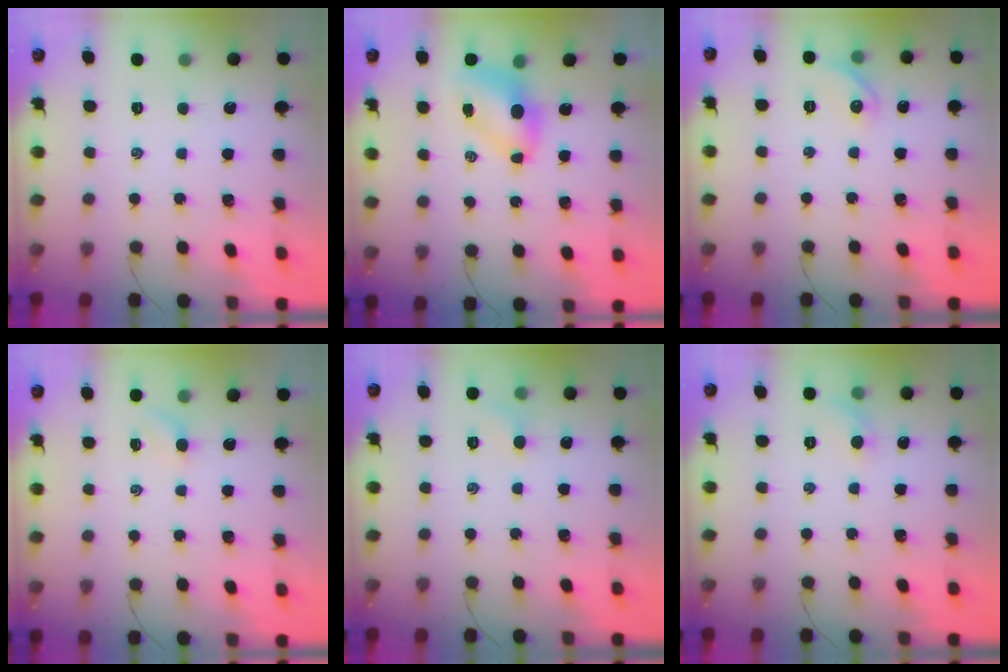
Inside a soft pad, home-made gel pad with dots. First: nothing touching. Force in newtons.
{"total": 6.9, "press": 6.8, "slide": 0.9}
{"total": 6.1, "press": 6.0, "slide": 1.0}
{"total": 2.5, "press": 2.4, "slide": 0.8}
{"total": 4.2, "press": 4.0, "slide": 1.2}
{"total": 5.0, "press": 4.7, "slide": 1.6}